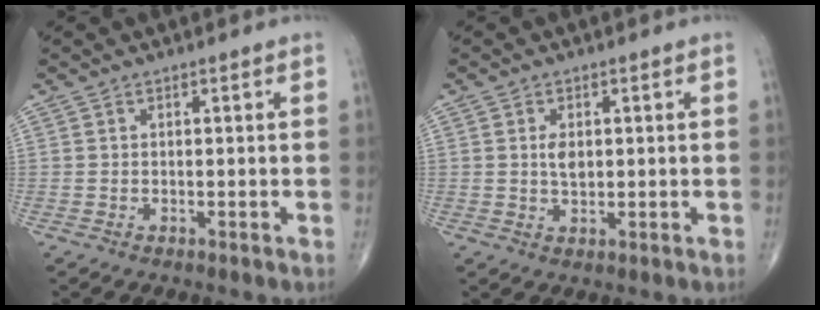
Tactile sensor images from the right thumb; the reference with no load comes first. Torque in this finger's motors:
{"motor_torque": [-0.02, 0.96, 0.21, -0.02, 0.10]}